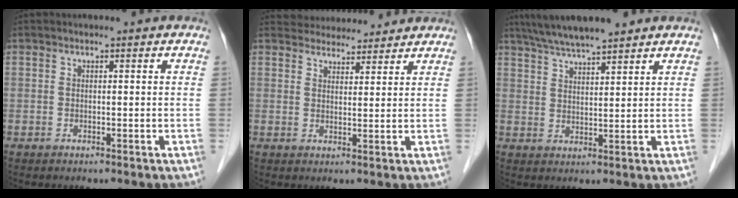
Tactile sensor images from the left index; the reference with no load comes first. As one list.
[{"total": 7.9, "force": [7.6, 1.9, 1.1], "torque": [-0.008, 0.021, 0.102]}, {"total": 9.1, "force": [7.8, 0.7, 4.6], "torque": [-0.077, 0.027, 0.127]}]